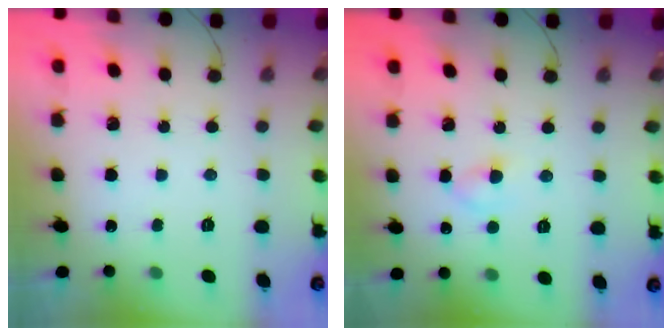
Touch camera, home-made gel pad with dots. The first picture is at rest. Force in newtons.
{"total": 3.0, "press": 2.8, "slide": 1.2}